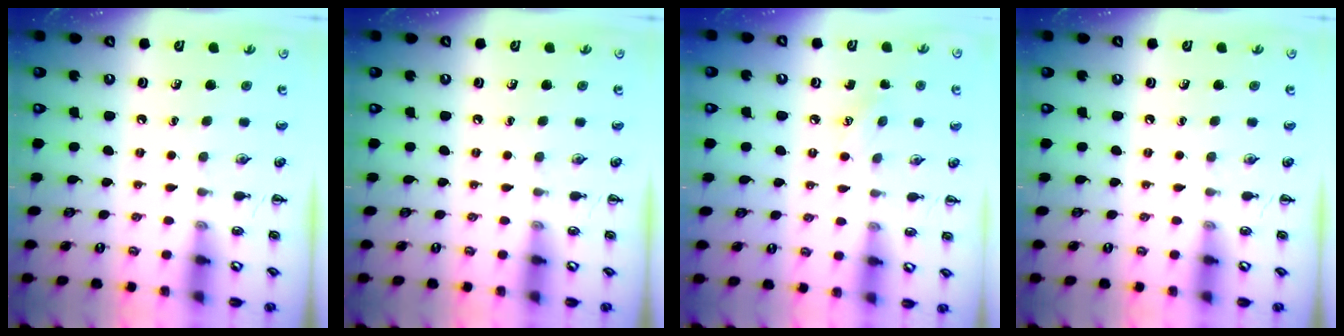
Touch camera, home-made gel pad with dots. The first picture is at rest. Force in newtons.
{"total": 0.0}
{"total": 4.0, "press": 3.9, "slide": 1.1}
{"total": 0.0}